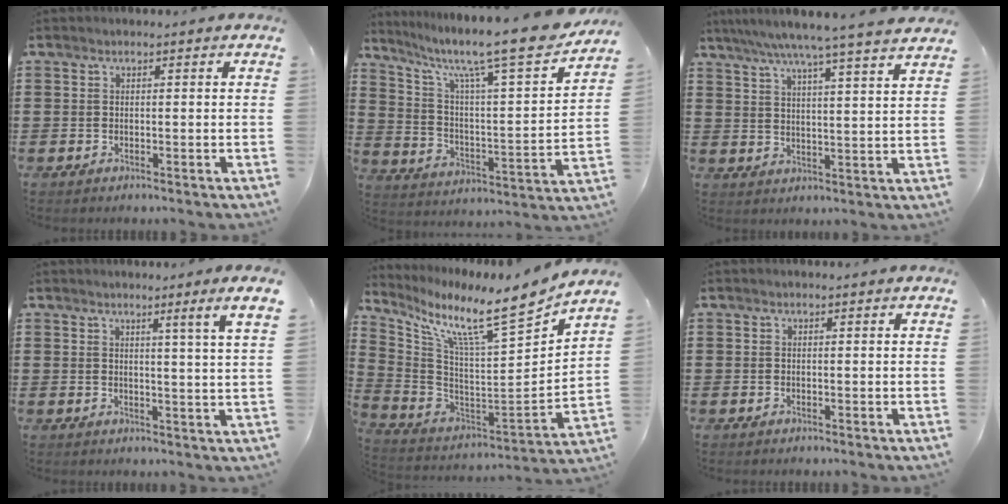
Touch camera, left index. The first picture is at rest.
{"total": 12.0, "force": [9.7, 0.8, 7.0], "torque": [-0.149, -0.072, 0.151]}
{"total": 6.0, "force": [5.2, -0.9, 2.9], "torque": [-0.076, -0.033, 0.085]}
{"total": 3.3, "force": [2.1, -1.8, 1.9], "torque": [-0.033, -0.021, 0.028]}
{"total": 10.7, "force": [8.2, 0.5, 7.0], "torque": [-0.150, -0.075, 0.125]}
{"total": 0.0}